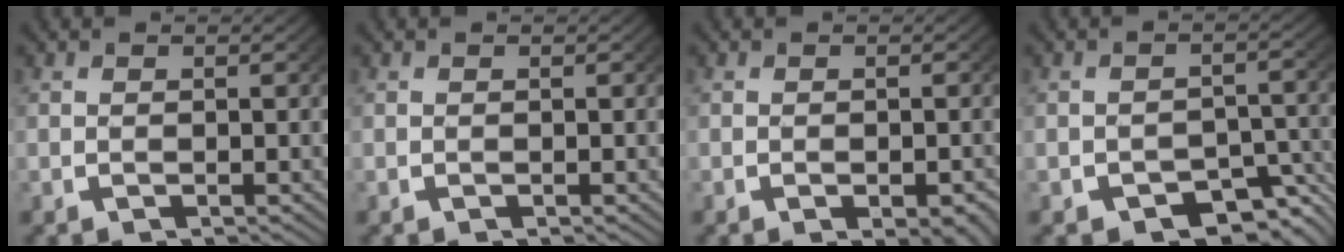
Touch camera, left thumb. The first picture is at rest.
{"total": 0.0}
{"total": 2.2, "force": [-0.8, 1.2, 1.7], "torque": [-0.026, -0.012, -0.008]}
{"total": 5.1, "force": [-2.9, 3.2, 2.7], "torque": [-0.036, -0.020, -0.038]}